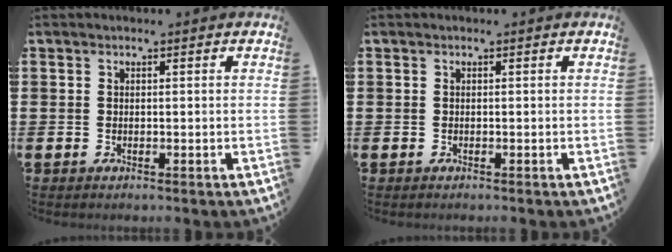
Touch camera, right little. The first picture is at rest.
{"total": 0.0}